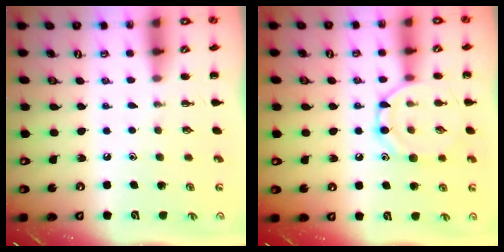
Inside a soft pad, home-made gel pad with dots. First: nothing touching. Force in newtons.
{"total": 11.4, "press": 11.3, "slide": 0.8}